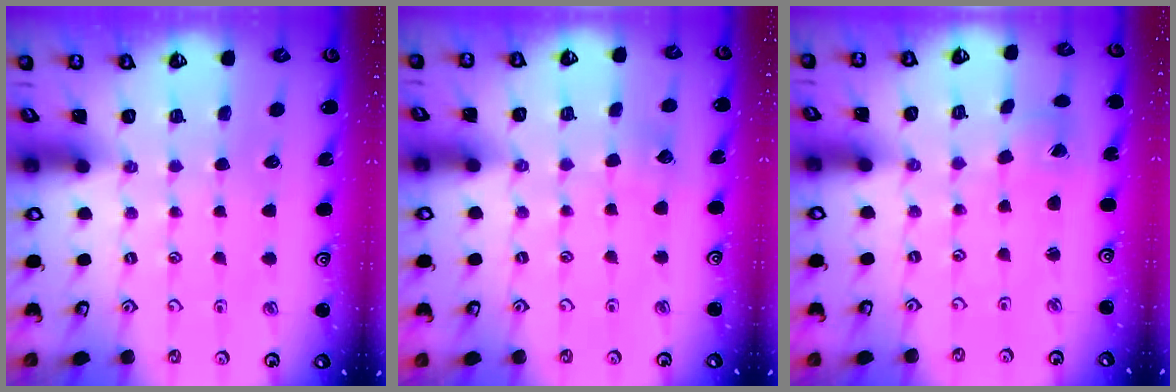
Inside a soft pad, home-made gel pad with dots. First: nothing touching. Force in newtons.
{"total": 5.3, "press": 5.3, "slide": 0.6}
{"total": 1.5, "press": 1.5, "slide": 0.1}